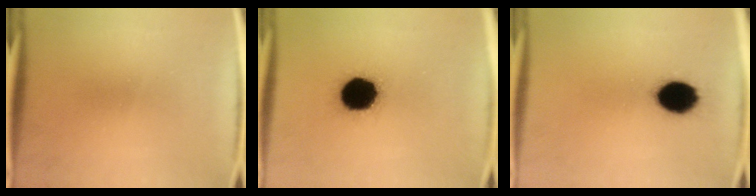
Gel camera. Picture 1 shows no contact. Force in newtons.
{"total": 16.1}
{"total": 10.8}